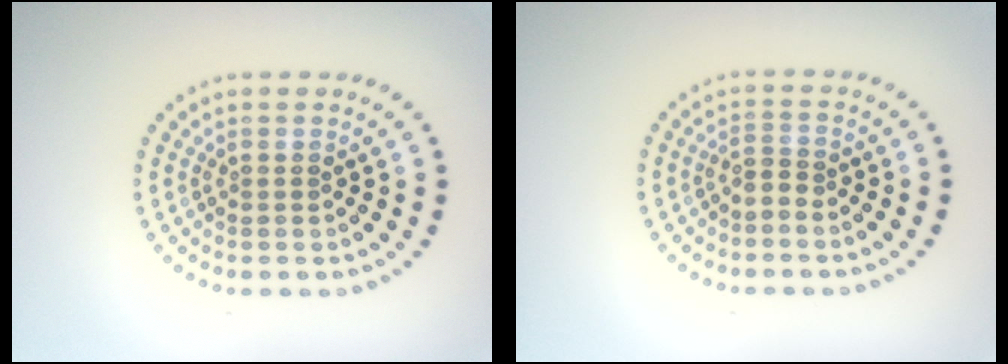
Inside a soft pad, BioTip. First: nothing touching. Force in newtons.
{"total": 1.2, "press": 0.6, "slide": 1.0}